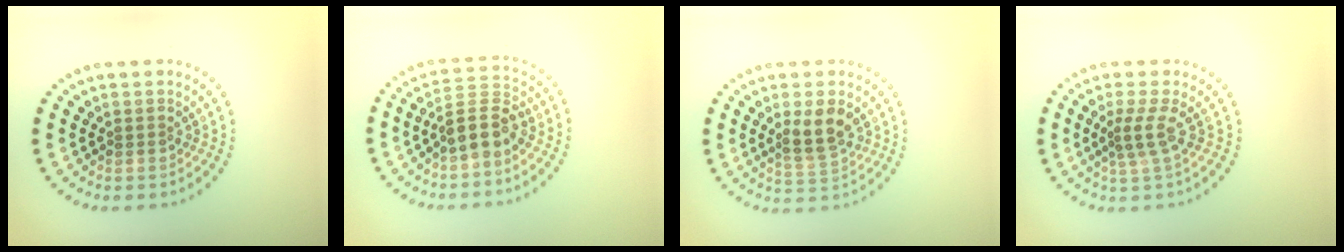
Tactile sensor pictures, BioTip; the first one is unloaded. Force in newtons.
{"total": 3.6, "press": 3.2, "slide": 1.6}
{"total": 3.3, "press": 3.2, "slide": 1.1}
{"total": 2.2, "press": 1.5, "slide": 1.6}